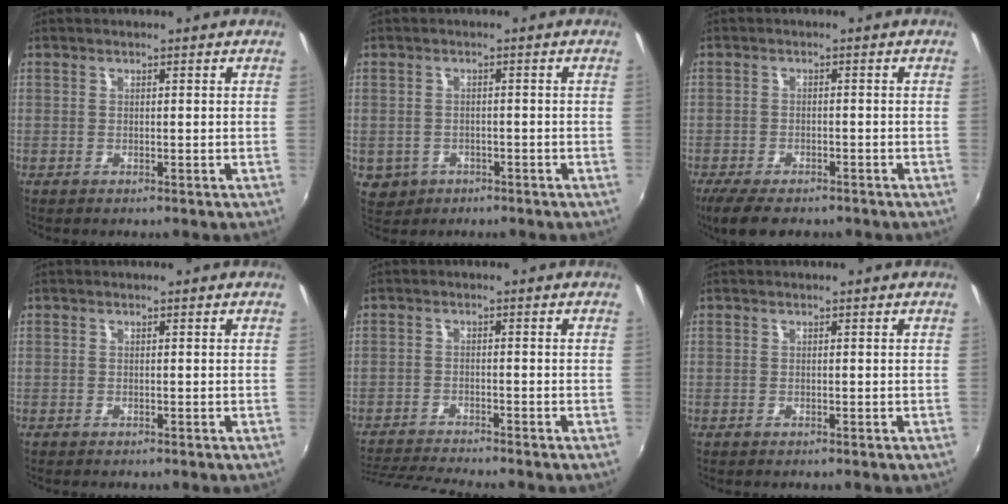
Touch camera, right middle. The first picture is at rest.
{"total": 4.8, "force": [-1.6, 4.2, 1.6], "torque": [-0.048, -0.005, -0.014]}
{"total": 7.7, "force": [-6.1, 2.4, 4.0], "torque": [-0.096, -0.027, -0.106]}
{"total": 0.0}
{"total": 7.3, "force": [-7.0, -0.6, 2.0], "torque": [-0.059, -0.018, -0.129]}
{"total": 0.0}